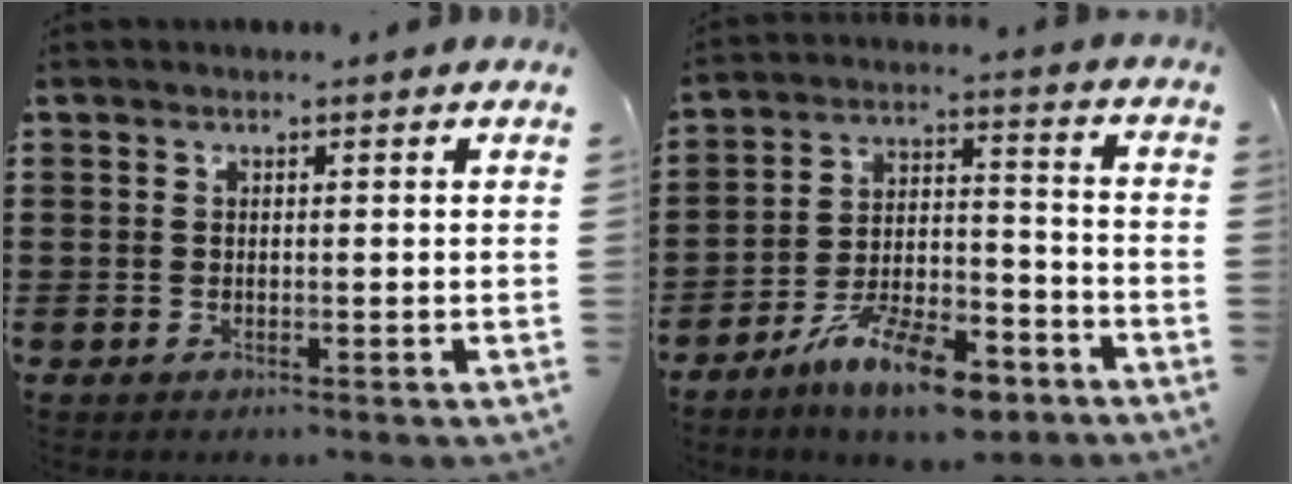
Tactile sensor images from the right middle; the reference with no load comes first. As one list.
[{"total": 11.7, "force": [-8.9, 3.1, 6.9], "torque": [-0.127, 0.030, -0.167]}]